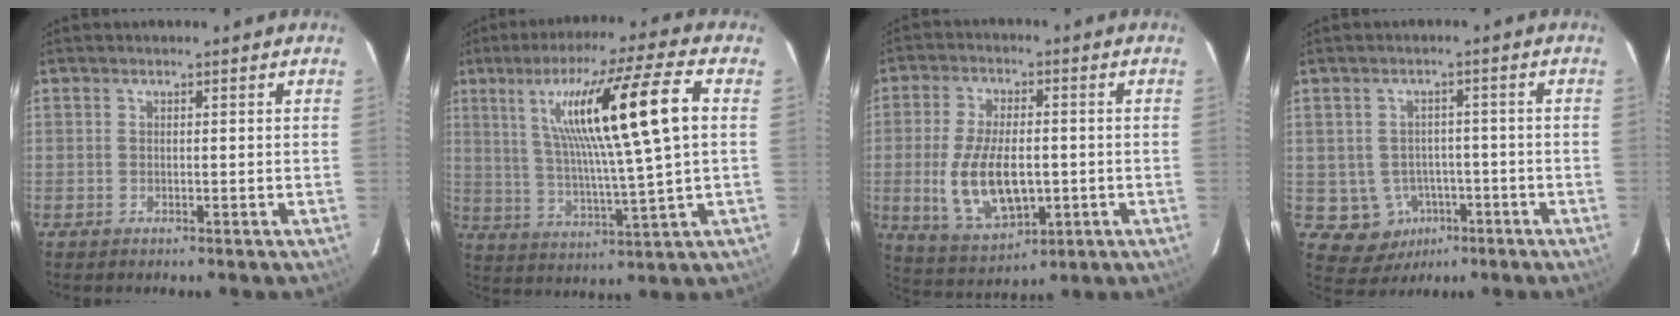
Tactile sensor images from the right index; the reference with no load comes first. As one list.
[{"total": 18.0, "force": [4.4, 0.3, 17.5], "torque": [-0.297, 0.004, 0.085]}, {"total": 13.7, "force": [-1.9, 6.8, 11.7], "torque": [-0.238, -0.014, -0.019]}, {"total": 7.3, "force": [-2.6, 6.6, 1.4], "torque": [-0.046, 0.018, -0.017]}]